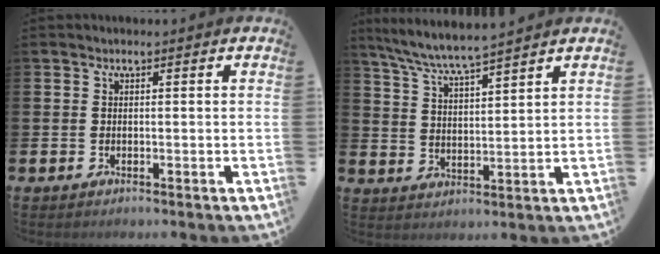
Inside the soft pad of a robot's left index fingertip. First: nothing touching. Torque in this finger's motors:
{"motor_torque": [0.73, -0.75, 0.23, 0.21]}